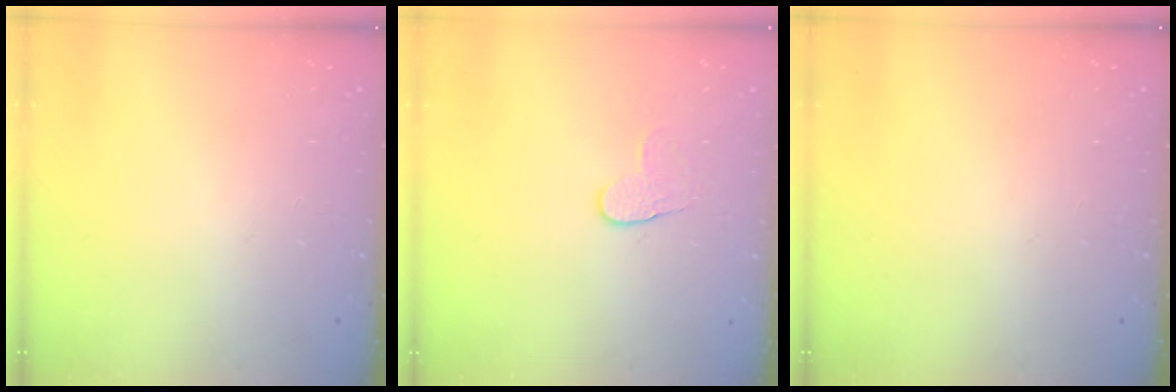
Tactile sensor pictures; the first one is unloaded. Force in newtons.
{"total": 4.0, "press": 4.0, "slide": 0.5}
{"total": 0.0}